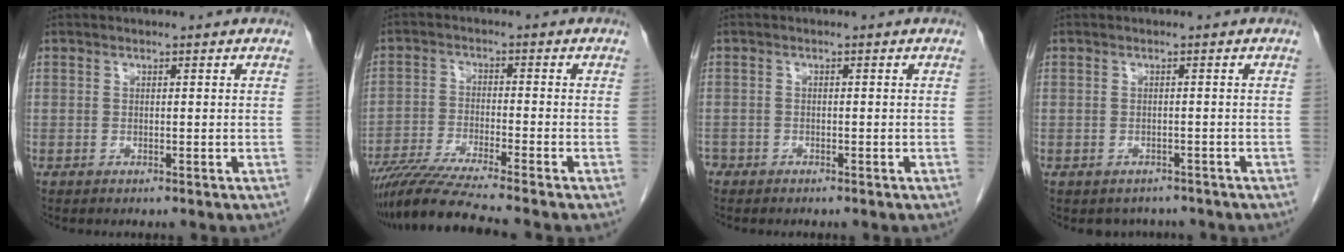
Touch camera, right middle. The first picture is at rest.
{"total": 9.2, "force": [-8.0, -1.7, 4.3], "torque": [-0.069, -0.027, -0.140]}
{"total": 1.8, "force": [-1.4, 1.0, 0.3], "torque": [-0.009, 0.000, -0.025]}
{"total": 3.1, "force": [-2.6, 1.6, 0.0], "torque": [-0.001, 0.006, -0.035]}